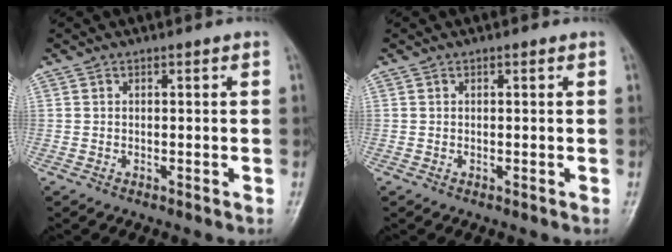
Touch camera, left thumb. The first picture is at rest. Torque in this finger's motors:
{"motor_torque": [-0.09, -0.03, 0.06, -0.05, 0.00]}